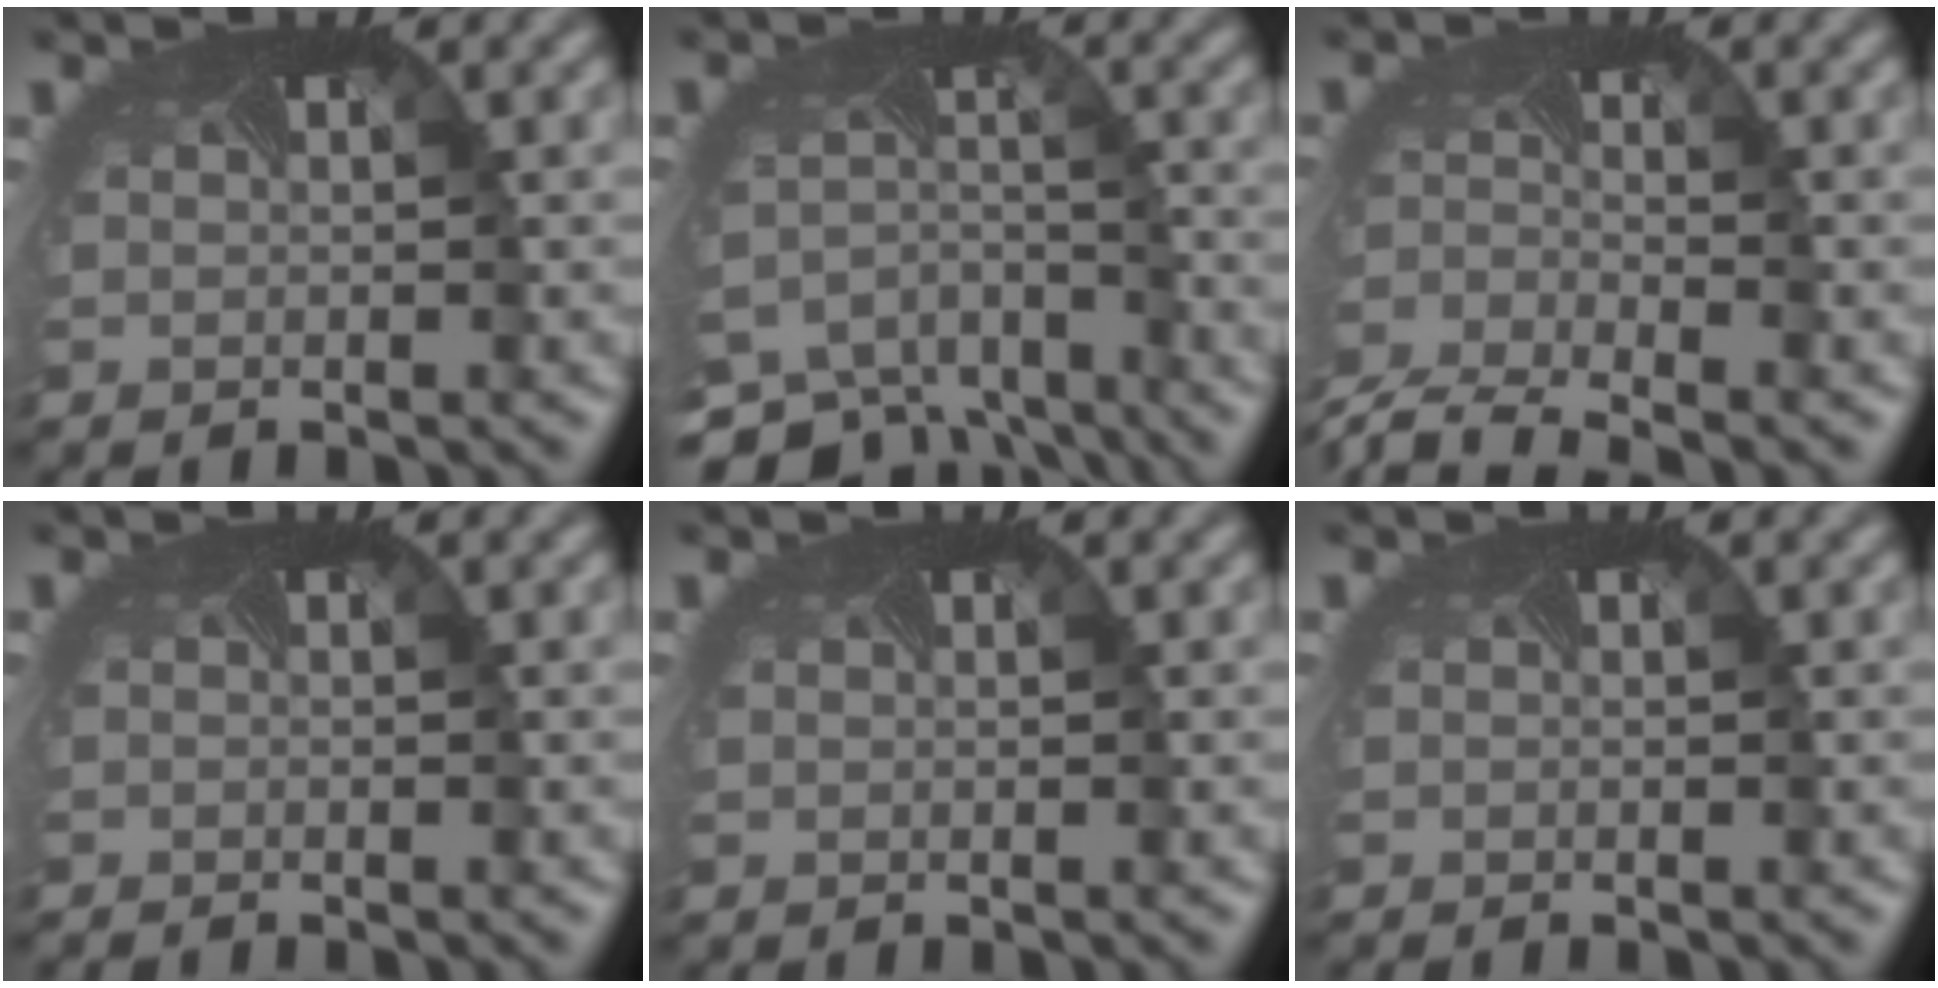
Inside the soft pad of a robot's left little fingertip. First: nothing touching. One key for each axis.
{"total": 8.2, "fx": -7.3, "fy": 3.2, "fz": 1.9, "tx": -0.047, "ty": -0.014, "tz": -0.113}
{"total": 7.7, "fx": -6.9, "fy": 2.0, "fz": 2.8, "tx": -0.073, "ty": -0.041, "tz": -0.118}
{"total": 0.8, "fx": -0.8, "fy": -0.3, "fz": 0.0, "tx": -0.004, "ty": -0.009, "tz": -0.013}
{"total": 0.0}
{"total": 0.5, "fx": -0.5, "fy": -0.2, "fz": 0.1, "tx": -0.004, "ty": -0.006, "tz": -0.007}